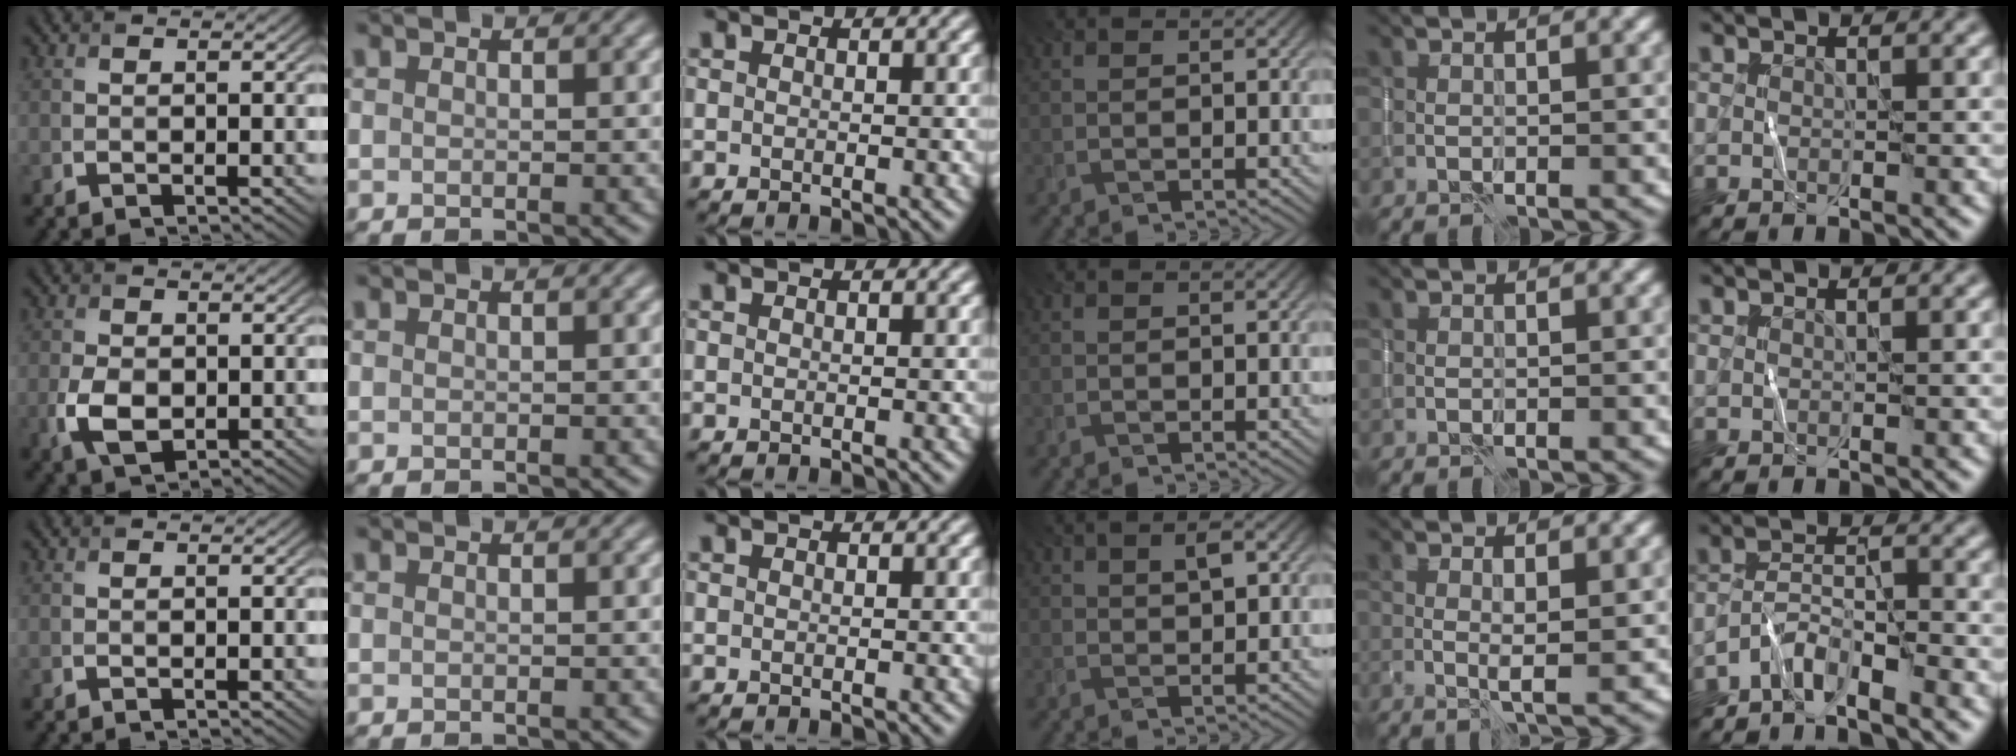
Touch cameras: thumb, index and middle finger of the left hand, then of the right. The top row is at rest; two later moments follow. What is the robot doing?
{"motion": "wipe", "object": "whiteboard"}